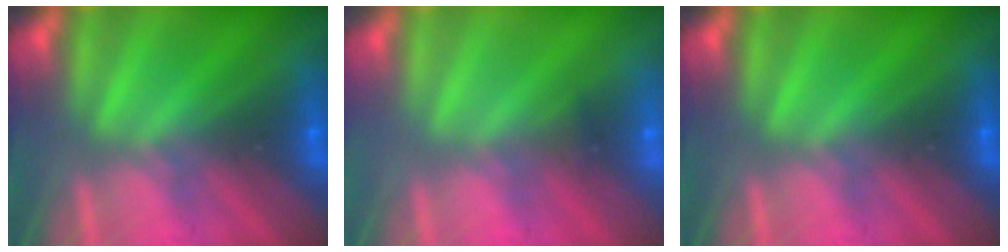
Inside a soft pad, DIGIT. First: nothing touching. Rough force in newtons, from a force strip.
{"total": 1.9}
{"total": 0.0}